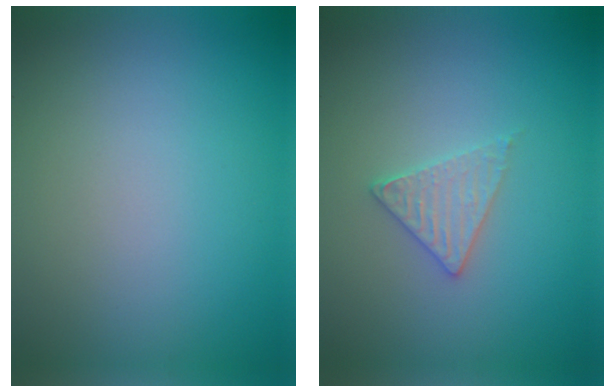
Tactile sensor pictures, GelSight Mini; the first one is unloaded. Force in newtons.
{"total": 2.1, "press": 2.1, "slide": 0.3}